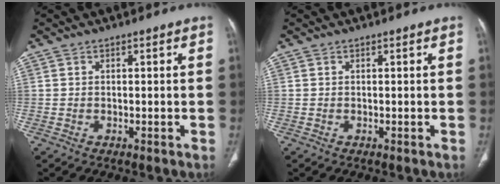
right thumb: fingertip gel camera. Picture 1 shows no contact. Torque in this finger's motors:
{"motor_torque": [0.05, 0.05, 0.00, 0.00, 0.00]}